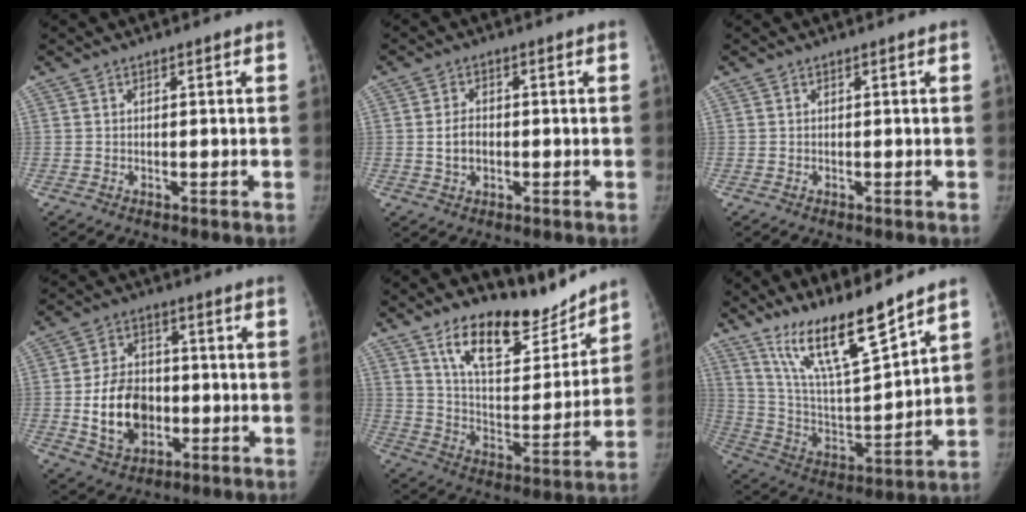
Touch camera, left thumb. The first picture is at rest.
{"total": 3.7, "force": [-0.4, 2.6, 2.7], "torque": [-0.044, 0.008, -0.007]}
{"total": 0.0}
{"total": 12.4, "force": [-2.1, 9.2, 8.1], "torque": [-0.115, 0.013, -0.031]}
{"total": 17.0, "force": [13.1, 6.6, 8.5], "torque": [-0.084, -0.090, 0.224]}
{"total": 17.1, "force": [12.8, 3.0, 10.9], "torque": [-0.167, -0.074, 0.243]}